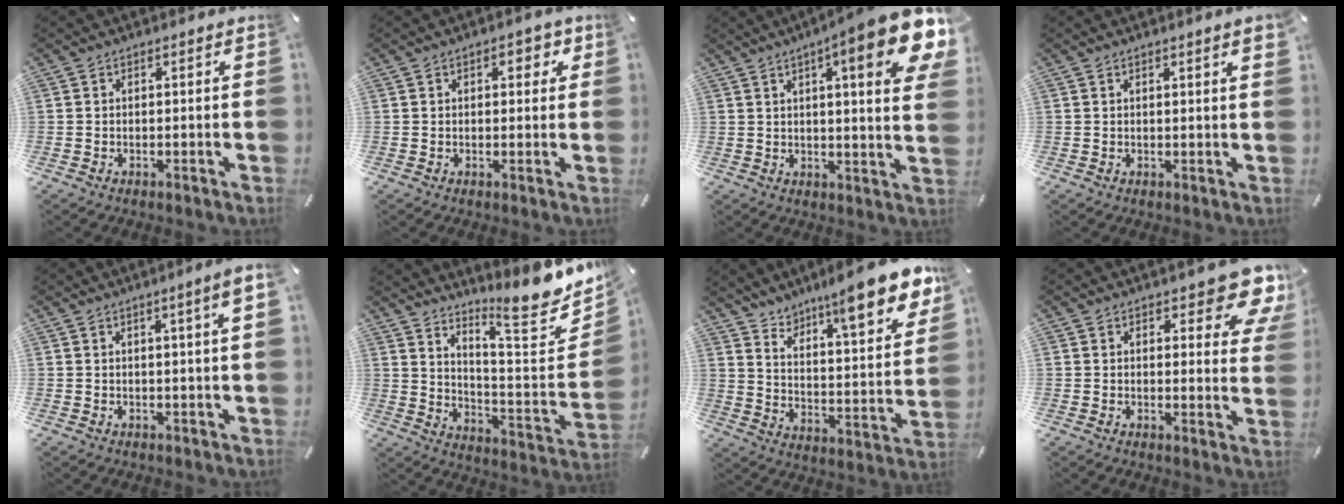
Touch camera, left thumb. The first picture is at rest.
{"total": 4.0, "force": [1.5, 2.2, 3.0], "torque": [-0.039, 0.000, 0.017]}
{"total": 17.0, "force": [8.5, 3.2, 14.4], "torque": [-0.209, -0.044, 0.125]}
{"total": 1.8, "force": [0.9, 0.0, 1.6], "torque": [-0.030, -0.001, 0.016]}
{"total": 4.5, "force": [1.5, 0.2, 4.2], "torque": [-0.071, -0.004, 0.021]}
{"total": 15.6, "force": [13.3, 2.6, 7.8], "torque": [-0.104, -0.130, 0.215]}
{"total": 14.7, "force": [12.3, 3.6, 7.3], "torque": [-0.113, -0.102, 0.203]}
{"total": 10.9, "force": [7.1, 4.6, 6.8], "torque": [-0.071, -0.052, 0.123]}